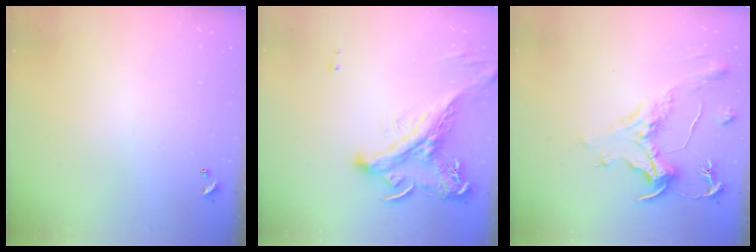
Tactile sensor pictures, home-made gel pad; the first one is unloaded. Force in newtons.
{"total": 4.2, "press": 3.8, "slide": 1.6}
{"total": 2.1, "press": 1.6, "slide": 1.4}